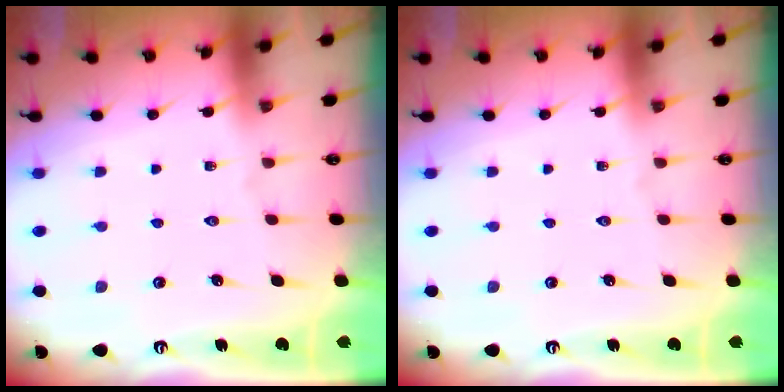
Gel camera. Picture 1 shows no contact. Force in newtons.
{"total": 0.0}